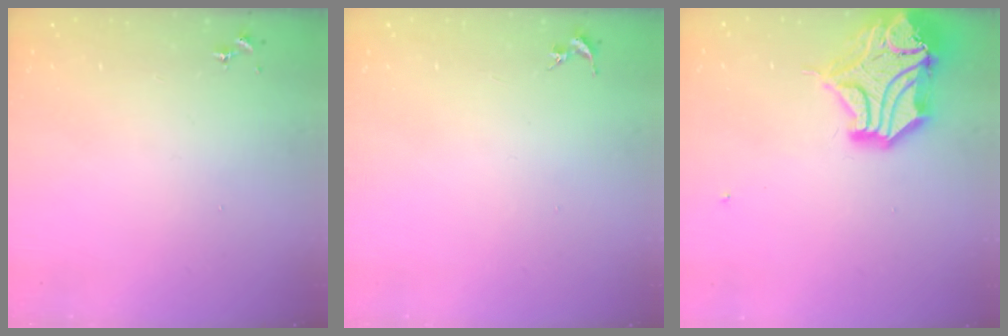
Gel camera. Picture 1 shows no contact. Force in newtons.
{"total": 0.0}
{"total": 18.1, "press": 17.9, "slide": 2.5}